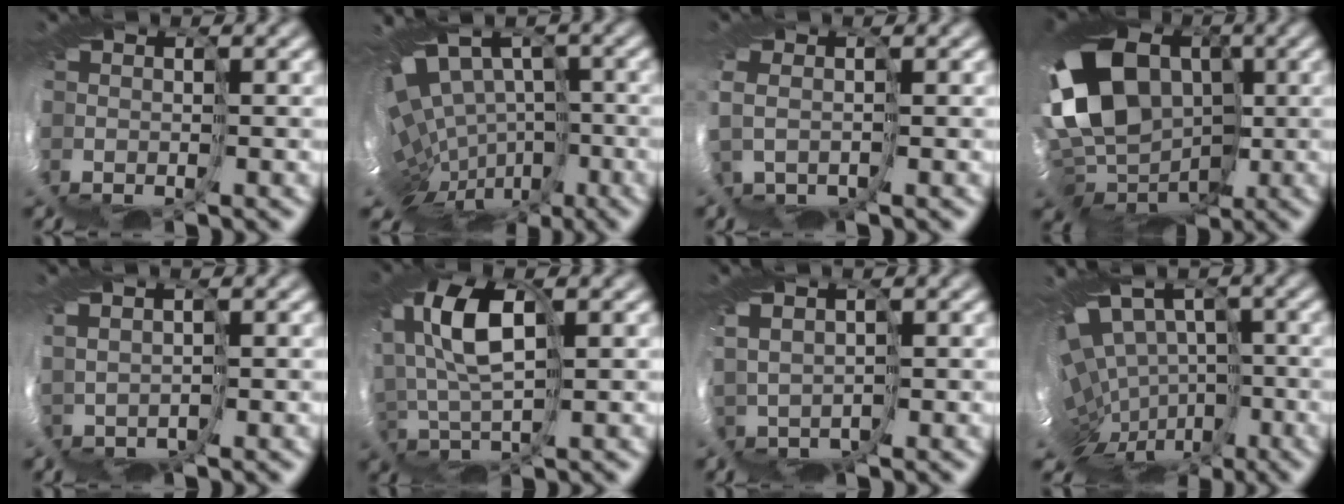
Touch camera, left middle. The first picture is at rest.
{"total": 10.8, "force": [-1.7, 7.5, 7.6], "torque": [-0.123, 0.007, -0.008]}
{"total": 1.1, "force": [1.0, 0.4, 0.2], "torque": [-0.030, 0.003, 0.029]}
{"total": 12.5, "force": [1.5, 9.5, 7.9], "torque": [-0.160, 0.000, 0.031]}
{"total": 1.9, "force": [1.8, 0.3, -0.5], "torque": [0.011, 0.009, 0.029]}
{"total": 5.9, "force": [3.8, 1.6, 4.3], "torque": [-0.108, 0.026, 0.051]}
{"total": 2.0, "force": [1.7, 1.0, 0.0], "torque": [-0.013, 0.005, 0.028]}
{"total": 11.8, "force": [-1.7, 8.9, 7.6], "torque": [-0.123, -0.001, -0.024]}